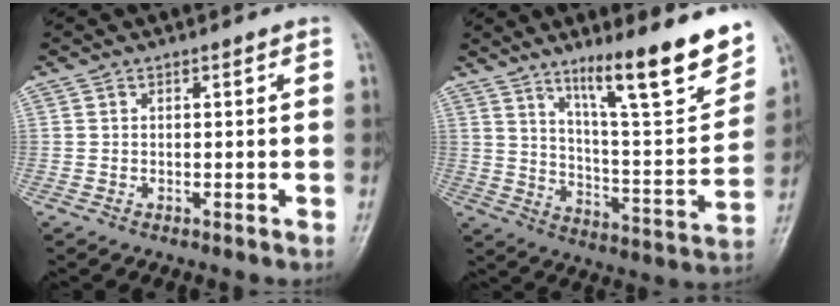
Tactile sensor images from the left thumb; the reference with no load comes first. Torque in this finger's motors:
{"motor_torque": [0.78, 0.42, 1.06, -1.71, 0.09]}